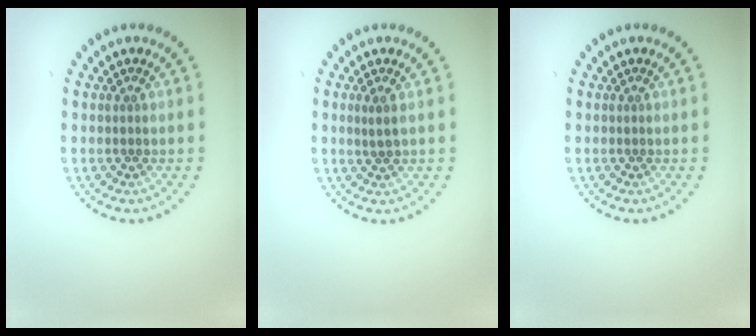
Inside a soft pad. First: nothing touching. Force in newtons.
{"total": 0.7, "press": 0.4, "slide": 0.5}
{"total": 0.0}